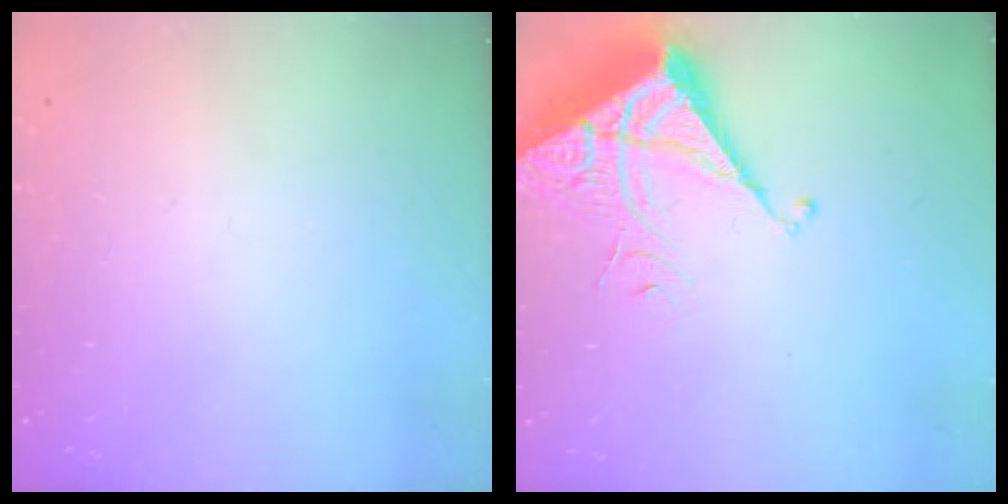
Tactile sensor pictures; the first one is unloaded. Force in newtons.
{"total": 7.0, "press": 7.0, "slide": 0.6}